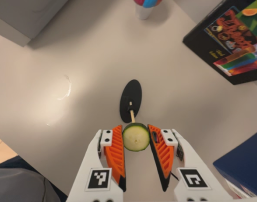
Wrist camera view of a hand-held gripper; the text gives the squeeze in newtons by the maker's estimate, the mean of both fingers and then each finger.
{"total": 8.7, "left": 8.9, "right": 8.6}